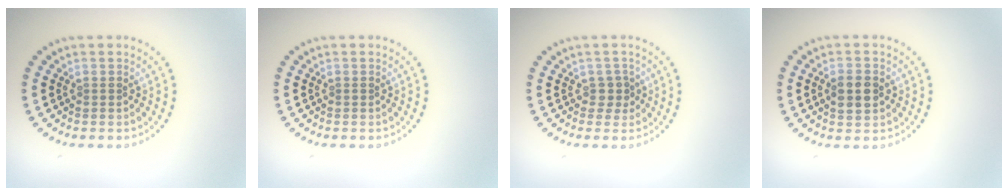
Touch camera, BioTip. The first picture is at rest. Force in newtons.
{"total": 0.0}
{"total": 1.4, "press": 1.1, "slide": 0.8}
{"total": 2.9, "press": 2.9, "slide": 0.1}